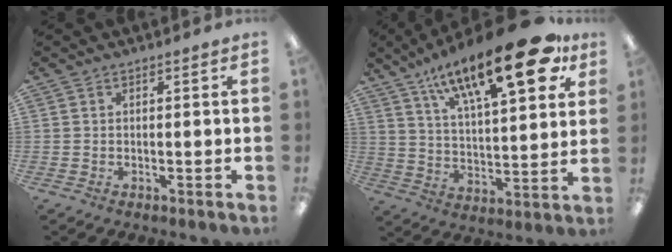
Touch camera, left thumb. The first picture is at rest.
{"total": 23.9, "force": [15.0, 8.4, 16.6], "torque": [-0.246, -0.082, 0.241]}